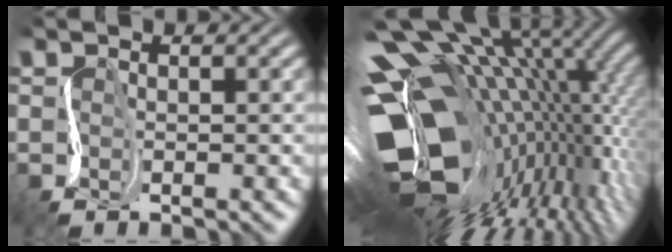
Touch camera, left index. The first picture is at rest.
{"total": 19.5, "force": [1.3, 10.5, 16.4], "torque": [-0.275, -0.012, 0.047]}